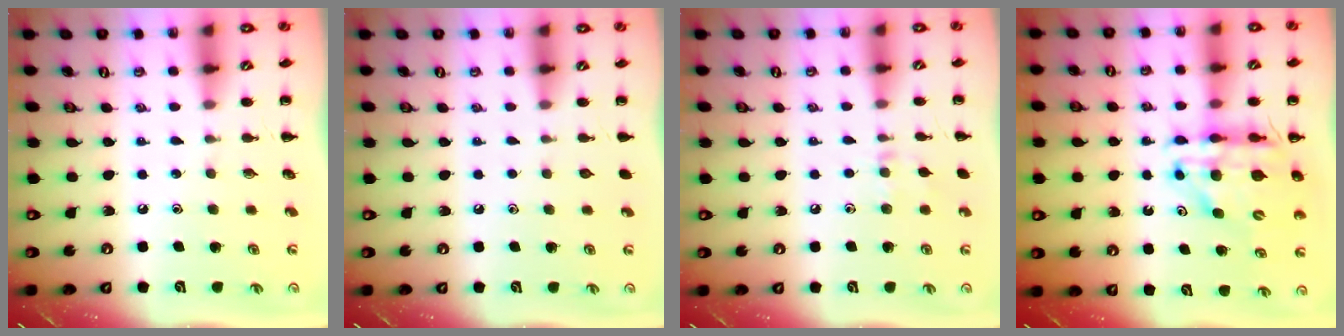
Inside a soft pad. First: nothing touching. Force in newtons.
{"total": 0.0}
{"total": 6.5, "press": 6.4, "slide": 1.5}
{"total": 12.9, "press": 12.2, "slide": 3.9}